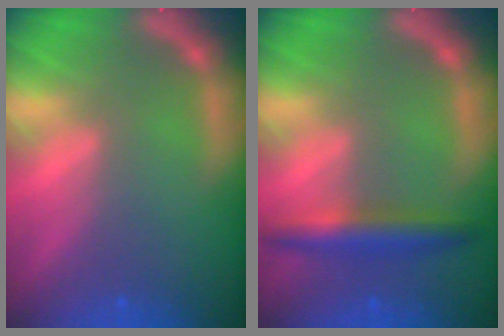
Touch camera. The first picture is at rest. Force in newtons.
{"total": 4.0}